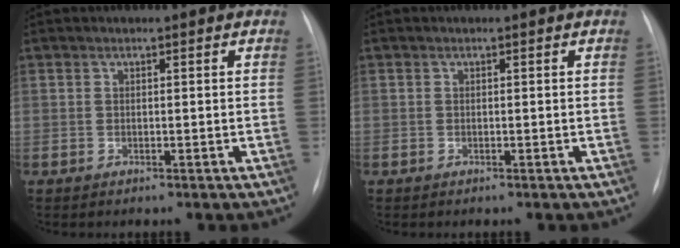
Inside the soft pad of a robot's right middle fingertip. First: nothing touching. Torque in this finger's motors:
{"motor_torque": [1.09, -1.07, 0.36, -0.08]}